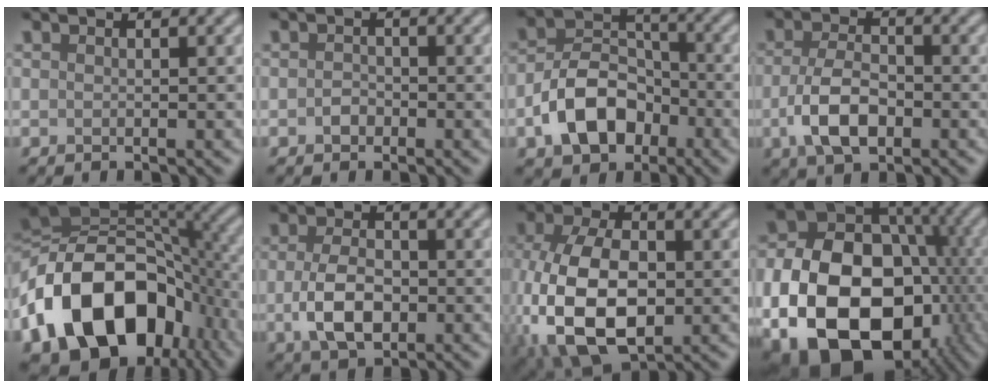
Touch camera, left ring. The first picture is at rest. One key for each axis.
{"total": 1.1, "fx": -0.5, "fy": 0.9, "fz": 0.4, "tx": -0.008, "ty": -0.002, "tz": -0.011}
{"total": 7.0, "fx": -3.0, "fy": 4.8, "fz": 4.2, "tx": -0.071, "ty": 0.002, "tz": -0.062}
{"total": 5.1, "fx": -1.6, "fy": 2.7, "fz": 4.0, "tx": -0.083, "ty": -0.003, "tz": -0.035}
{"total": 17.4, "fx": -6.2, "fy": 11.9, "fz": 11.1, "tx": -0.212, "ty": -0.001, "tz": -0.116}
{"total": 4.8, "fx": -1.0, "fy": 2.8, "fz": 3.8, "tx": -0.082, "ty": -0.006, "tz": -0.020}
{"total": 12.3, "fx": -2.6, "fy": 7.5, "fz": 9.4, "tx": -0.223, "ty": -0.021, "tz": -0.048}
{"total": 19.7, "fx": -5.5, "fy": 14.0, "fz": 12.6, "tx": -0.232, "ty": -0.036, "tz": -0.081}